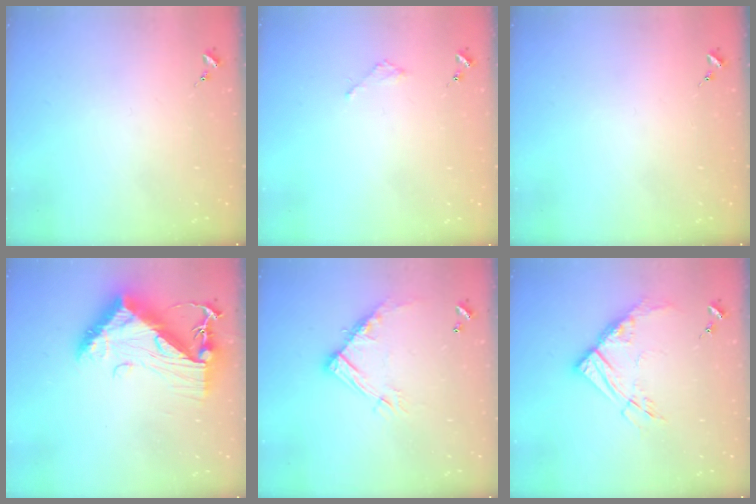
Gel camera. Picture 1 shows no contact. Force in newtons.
{"total": 2.1, "press": 2.1, "slide": 0.2}
{"total": 0.0}
{"total": 13.5, "press": 13.5, "slide": 1.2}
{"total": 13.2, "press": 13.1, "slide": 0.8}
{"total": 12.7, "press": 12.6, "slide": 1.3}